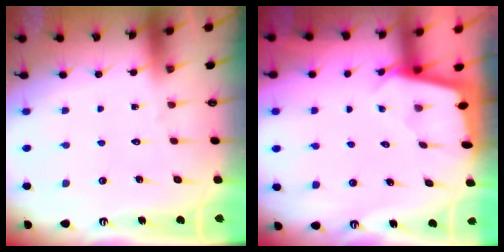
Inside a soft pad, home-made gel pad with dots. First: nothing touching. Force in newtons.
{"total": 1.8, "press": 1.8, "slide": 0.2}